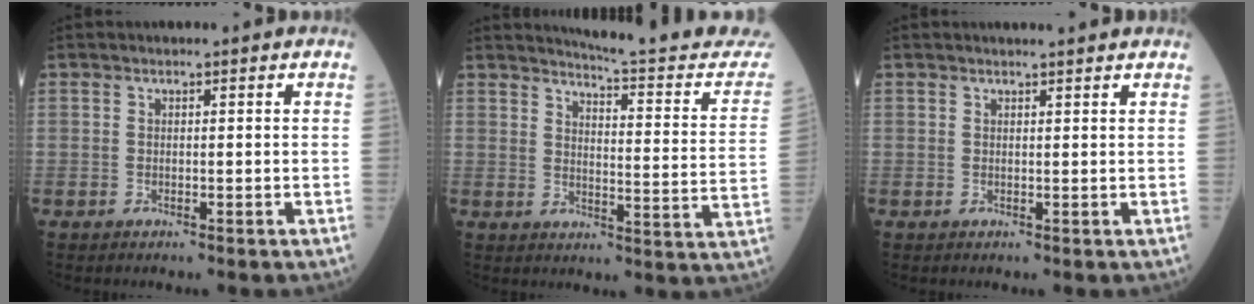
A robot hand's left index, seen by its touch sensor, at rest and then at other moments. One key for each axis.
{"total": 17.9, "fx": 17.3, "fy": 0.4, "fz": 4.6, "tx": -0.052, "ty": -0.100, "tz": 0.191}
{"total": 3.5, "fx": 3.3, "fy": 0.0, "fz": 1.2, "tx": -0.018, "ty": 0.011, "tz": 0.038}